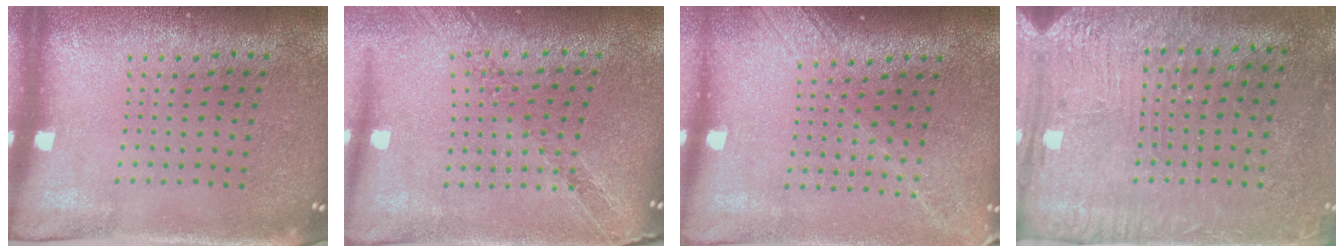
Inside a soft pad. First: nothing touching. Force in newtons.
{"total": 1.0, "press": 1.0, "slide": 0.1}
{"total": 1.7, "press": 1.3, "slide": 1.1}
{"total": 3.2, "press": 2.9, "slide": 1.3}